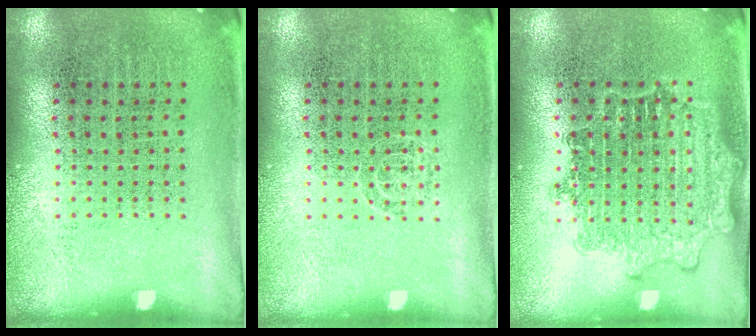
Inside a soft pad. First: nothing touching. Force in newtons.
{"total": 0.8, "press": 0.8, "slide": 0.1}
{"total": 1.5, "press": 1.5, "slide": 0.2}